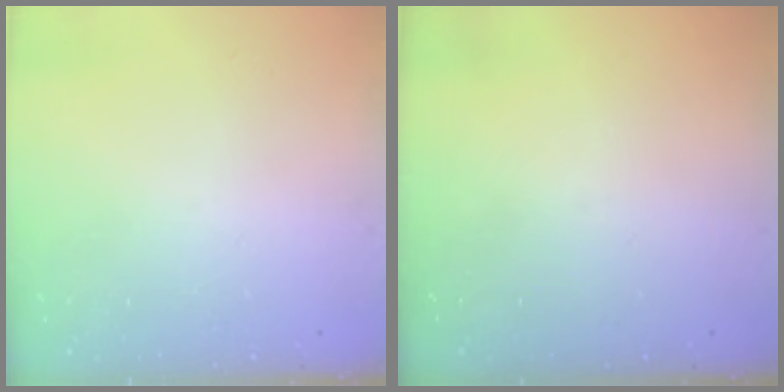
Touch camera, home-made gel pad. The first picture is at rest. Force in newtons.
{"total": 0.0}